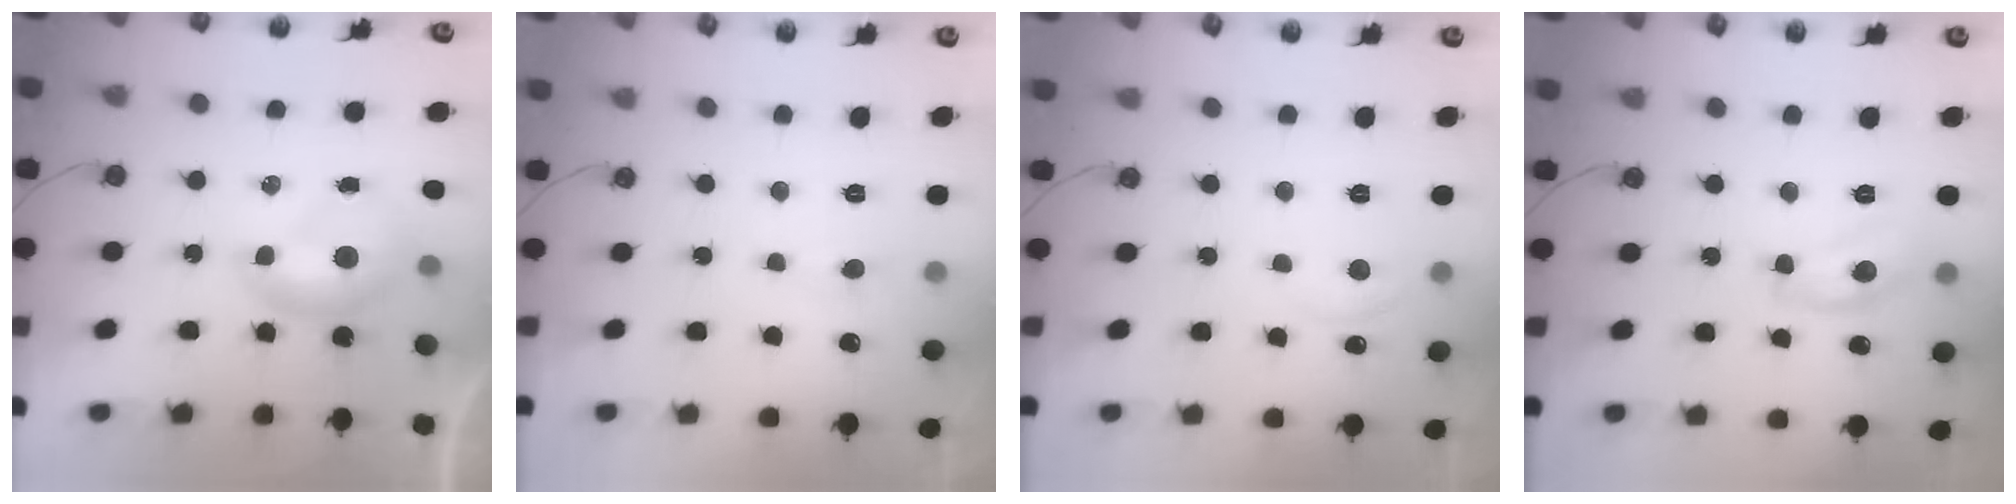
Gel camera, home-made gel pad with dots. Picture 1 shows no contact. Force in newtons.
{"total": 0.7, "press": 0.5, "slide": 0.5}
{"total": 1.8, "press": 1.7, "slide": 0.7}
{"total": 8.8, "press": 8.8, "slide": 0.5}